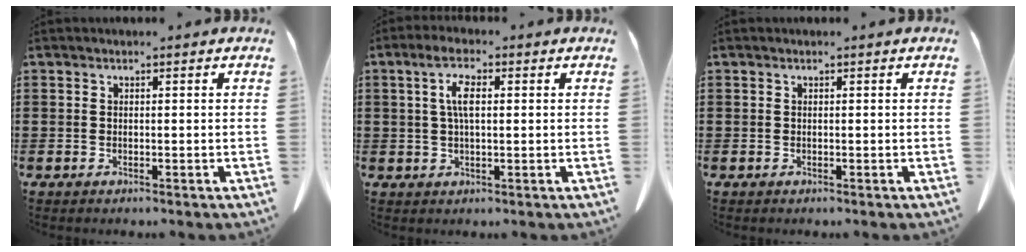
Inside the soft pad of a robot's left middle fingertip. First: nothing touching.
{"total": 5.3, "force": [1.2, 1.8, 4.8], "torque": [-0.099, 0.009, 0.020]}
{"total": 0.0}